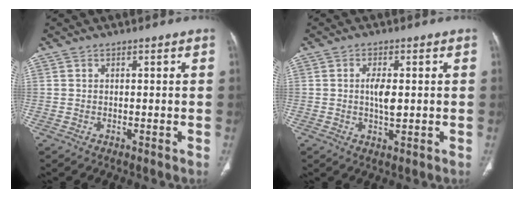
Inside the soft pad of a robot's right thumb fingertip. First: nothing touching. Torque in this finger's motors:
{"motor_torque": [3.09, 1.92, 0.24, -0.45, 0.15]}